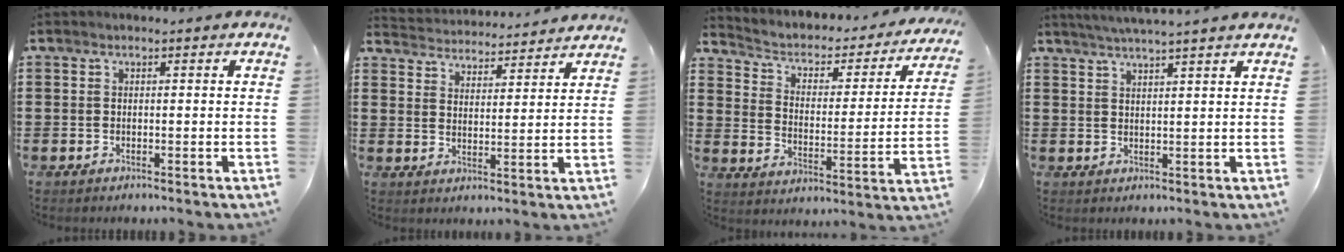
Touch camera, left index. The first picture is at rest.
{"total": 4.0, "force": [4.0, -0.4, -0.3], "torque": [-0.015, -0.031, 0.067]}
{"total": 2.6, "force": [1.3, 1.7, 1.3], "torque": [-0.040, -0.016, 0.011]}
{"total": 3.2, "force": [2.9, -1.2, 0.8], "torque": [-0.022, -0.009, 0.051]}